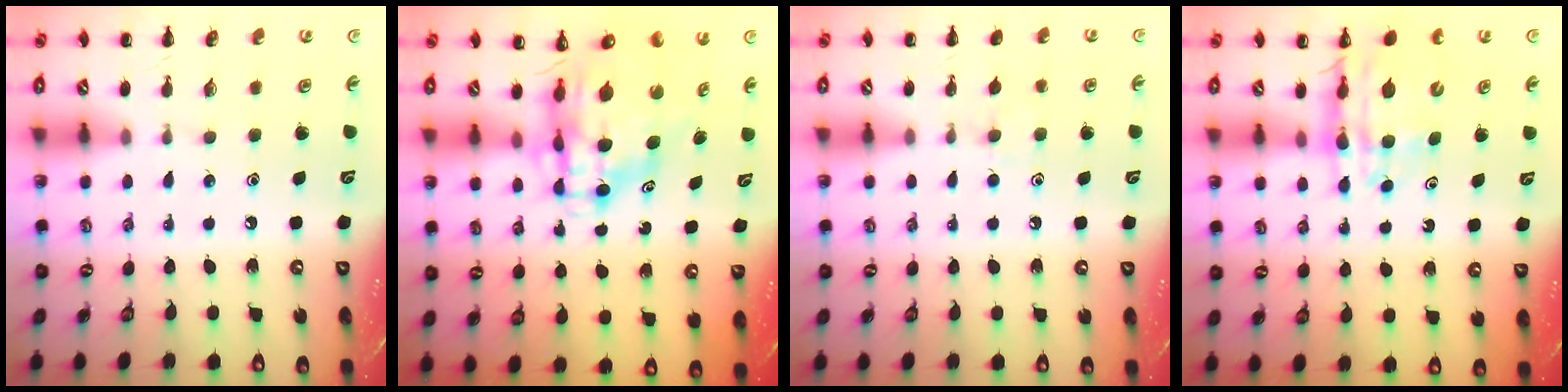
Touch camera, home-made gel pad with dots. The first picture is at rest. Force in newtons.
{"total": 9.1, "press": 8.6, "slide": 2.8}
{"total": 5.4, "press": 5.1, "slide": 1.7}
{"total": 10.7, "press": 10.2, "slide": 3.4}